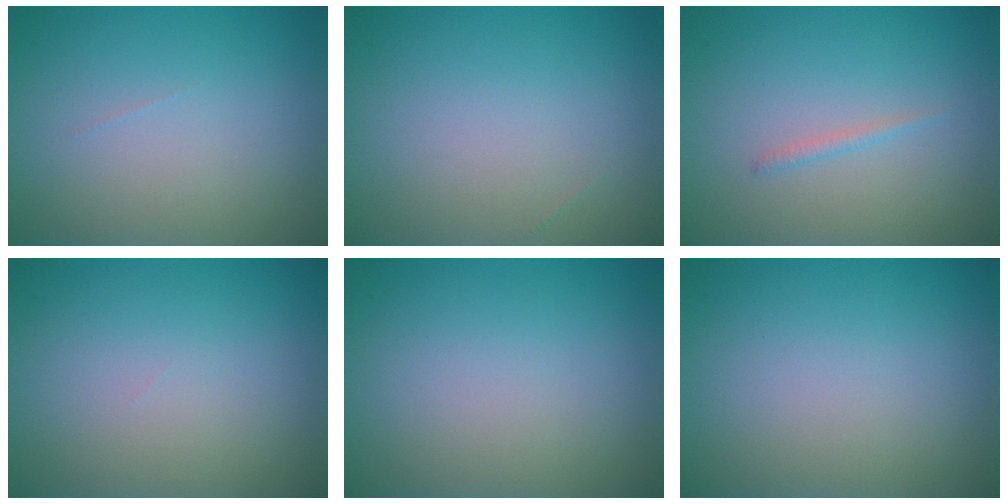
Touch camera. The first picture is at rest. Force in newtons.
{"total": 0.0}
{"total": 0.7, "press": 0.7, "slide": 0.0}
{"total": 0.0}
{"total": 0.0}
{"total": 0.0}